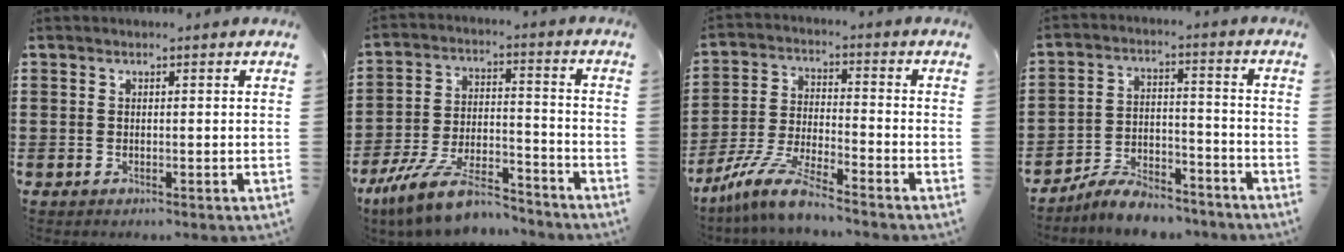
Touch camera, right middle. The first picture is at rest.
{"total": 10.9, "force": [-8.9, 2.2, 6.0], "torque": [-0.121, 0.021, -0.174]}
{"total": 8.1, "force": [-7.0, 0.2, 4.0], "torque": [-0.101, -0.008, -0.144]}
{"total": 7.1, "force": [-6.7, 1.5, 1.9], "torque": [-0.036, 0.016, -0.129]}